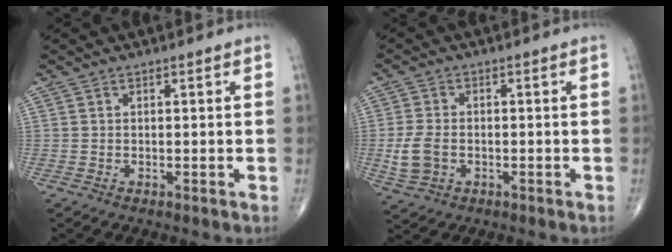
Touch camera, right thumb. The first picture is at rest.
{"total": 5.8, "force": [-1.2, 4.0, 4.1], "torque": [-0.089, 0.006, -0.020]}